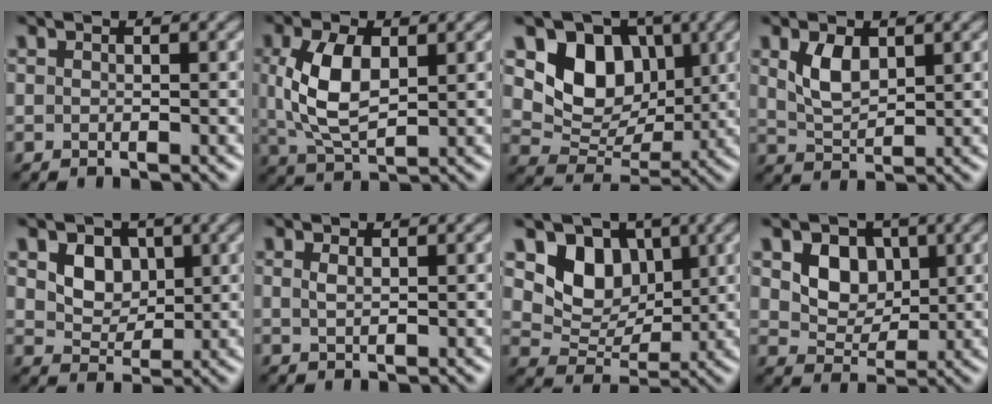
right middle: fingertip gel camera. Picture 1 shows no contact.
{"total": 5.6, "force": [0.9, 2.9, 4.7], "torque": [-0.107, 0.001, 0.024]}
{"total": 6.6, "force": [2.2, 5.2, 3.5], "torque": [-0.054, -0.010, 0.031]}
{"total": 2.7, "force": [1.1, 1.5, 2.0], "torque": [-0.051, -0.002, 0.029]}
{"total": 3.2, "force": [1.0, 2.5, 1.6], "torque": [-0.040, -0.005, 0.014]}
{"total": 0.7, "force": [0.3, 0.2, 0.5], "torque": [-0.014, 0.000, 0.007]}
{"total": 5.1, "force": [2.1, 3.9, 2.4], "torque": [-0.048, -0.011, 0.031]}
{"total": 4.0, "force": [1.3, 3.2, 2.0], "torque": [-0.046, -0.008, 0.016]}